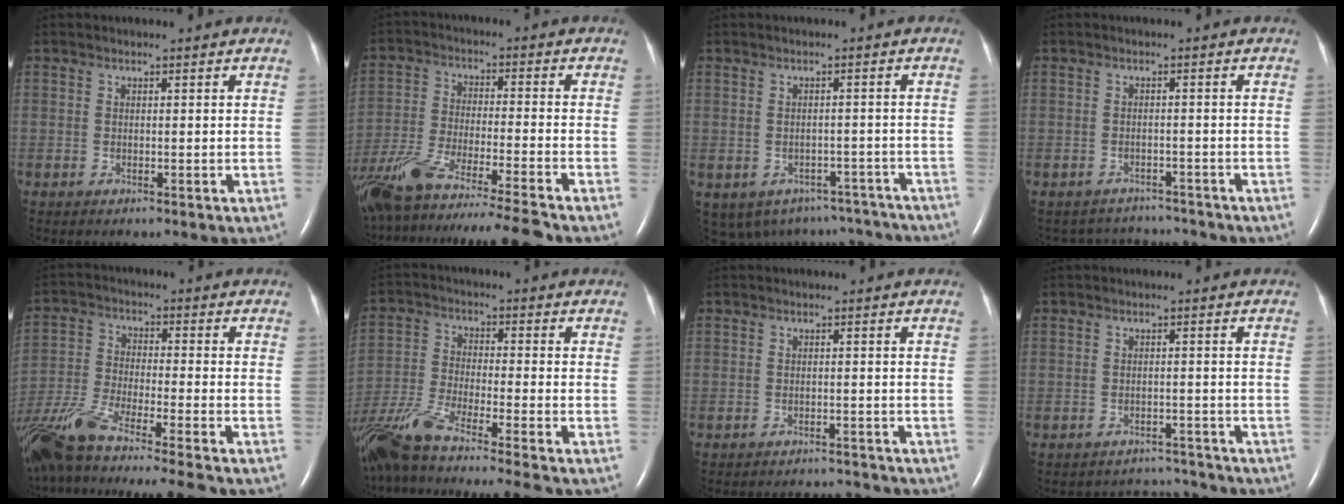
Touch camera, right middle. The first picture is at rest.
{"total": 20.3, "force": [-17.7, -1.4, 9.9], "torque": [-0.182, -0.054, -0.297]}
{"total": 13.3, "force": [-10.3, 7.7, 3.2], "torque": [-0.067, 0.022, -0.105]}
{"total": 5.4, "force": [-5.2, 1.3, -0.7], "torque": [0.006, 0.016, -0.067]}
{"total": 18.9, "force": [-15.8, -0.7, 10.4], "torque": [-0.226, -0.047, -0.279]}
{"total": 18.1, "force": [-15.0, -0.8, 10.0], "torque": [-0.219, -0.040, -0.268]}
{"total": 3.6, "force": [-3.5, 0.0, -0.7], "torque": [0.007, -0.001, -0.049]}
{"total": 4.1, "force": [-3.8, 0.5, -1.5], "torque": [0.016, 0.014, -0.051]}